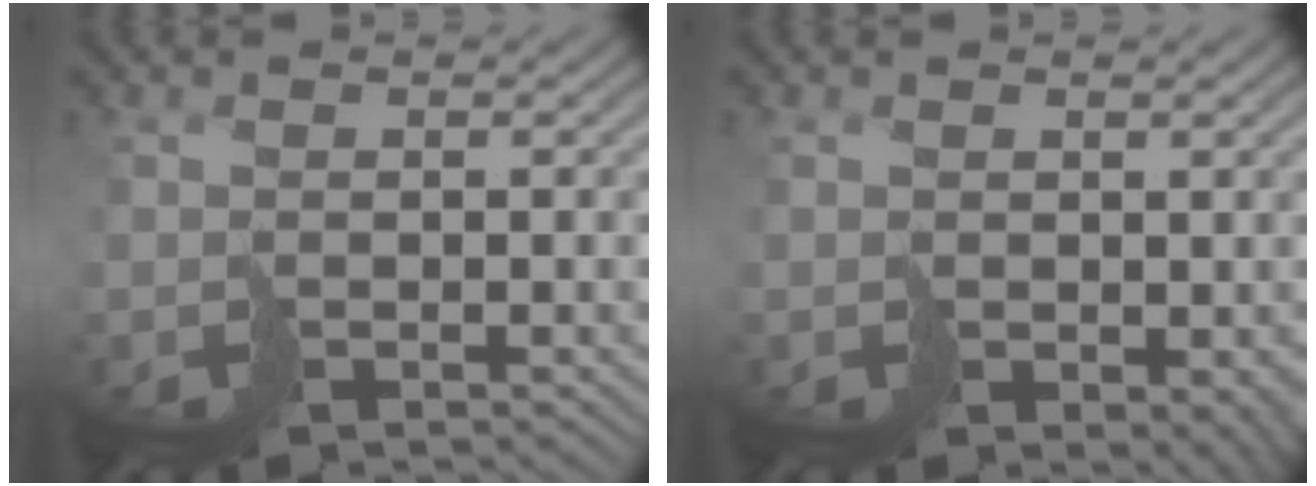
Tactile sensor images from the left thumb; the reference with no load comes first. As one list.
[{"total": 2.1, "force": [0.1, 1.4, 1.5], "torque": [-0.025, -0.007, 0.005]}]